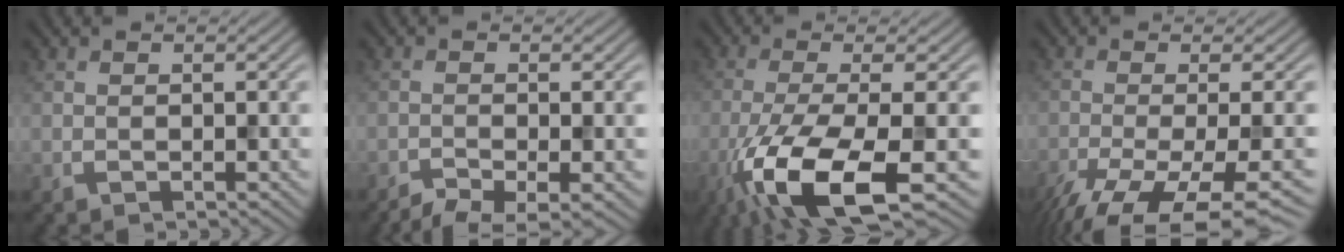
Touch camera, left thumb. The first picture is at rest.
{"total": 4.0, "force": [-3.2, 0.7, 2.3], "torque": [-0.021, -0.004, -0.058]}
{"total": 11.9, "force": [-5.7, 3.4, 9.9], "torque": [-0.193, -0.032, -0.097]}
{"total": 10.8, "force": [-6.6, 2.8, 8.0], "torque": [-0.139, -0.028, -0.096]}